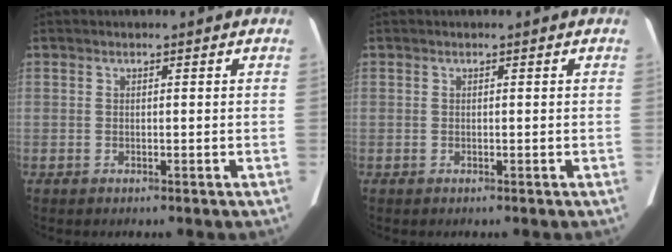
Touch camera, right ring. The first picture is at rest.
{"total": 0.0}